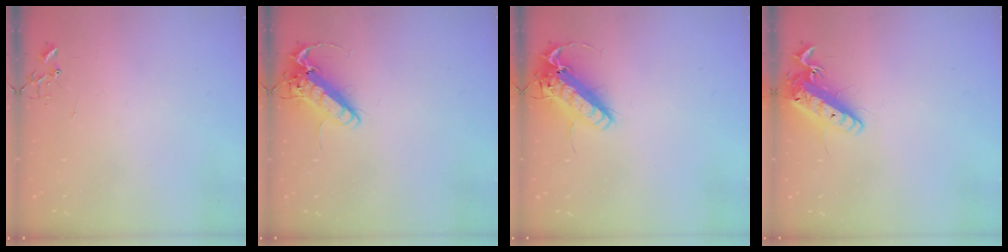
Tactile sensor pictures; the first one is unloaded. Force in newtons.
{"total": 13.5, "press": 13.2, "slide": 2.7}
{"total": 15.9, "press": 15.7, "slide": 2.8}
{"total": 14.0, "press": 13.8, "slide": 2.7}